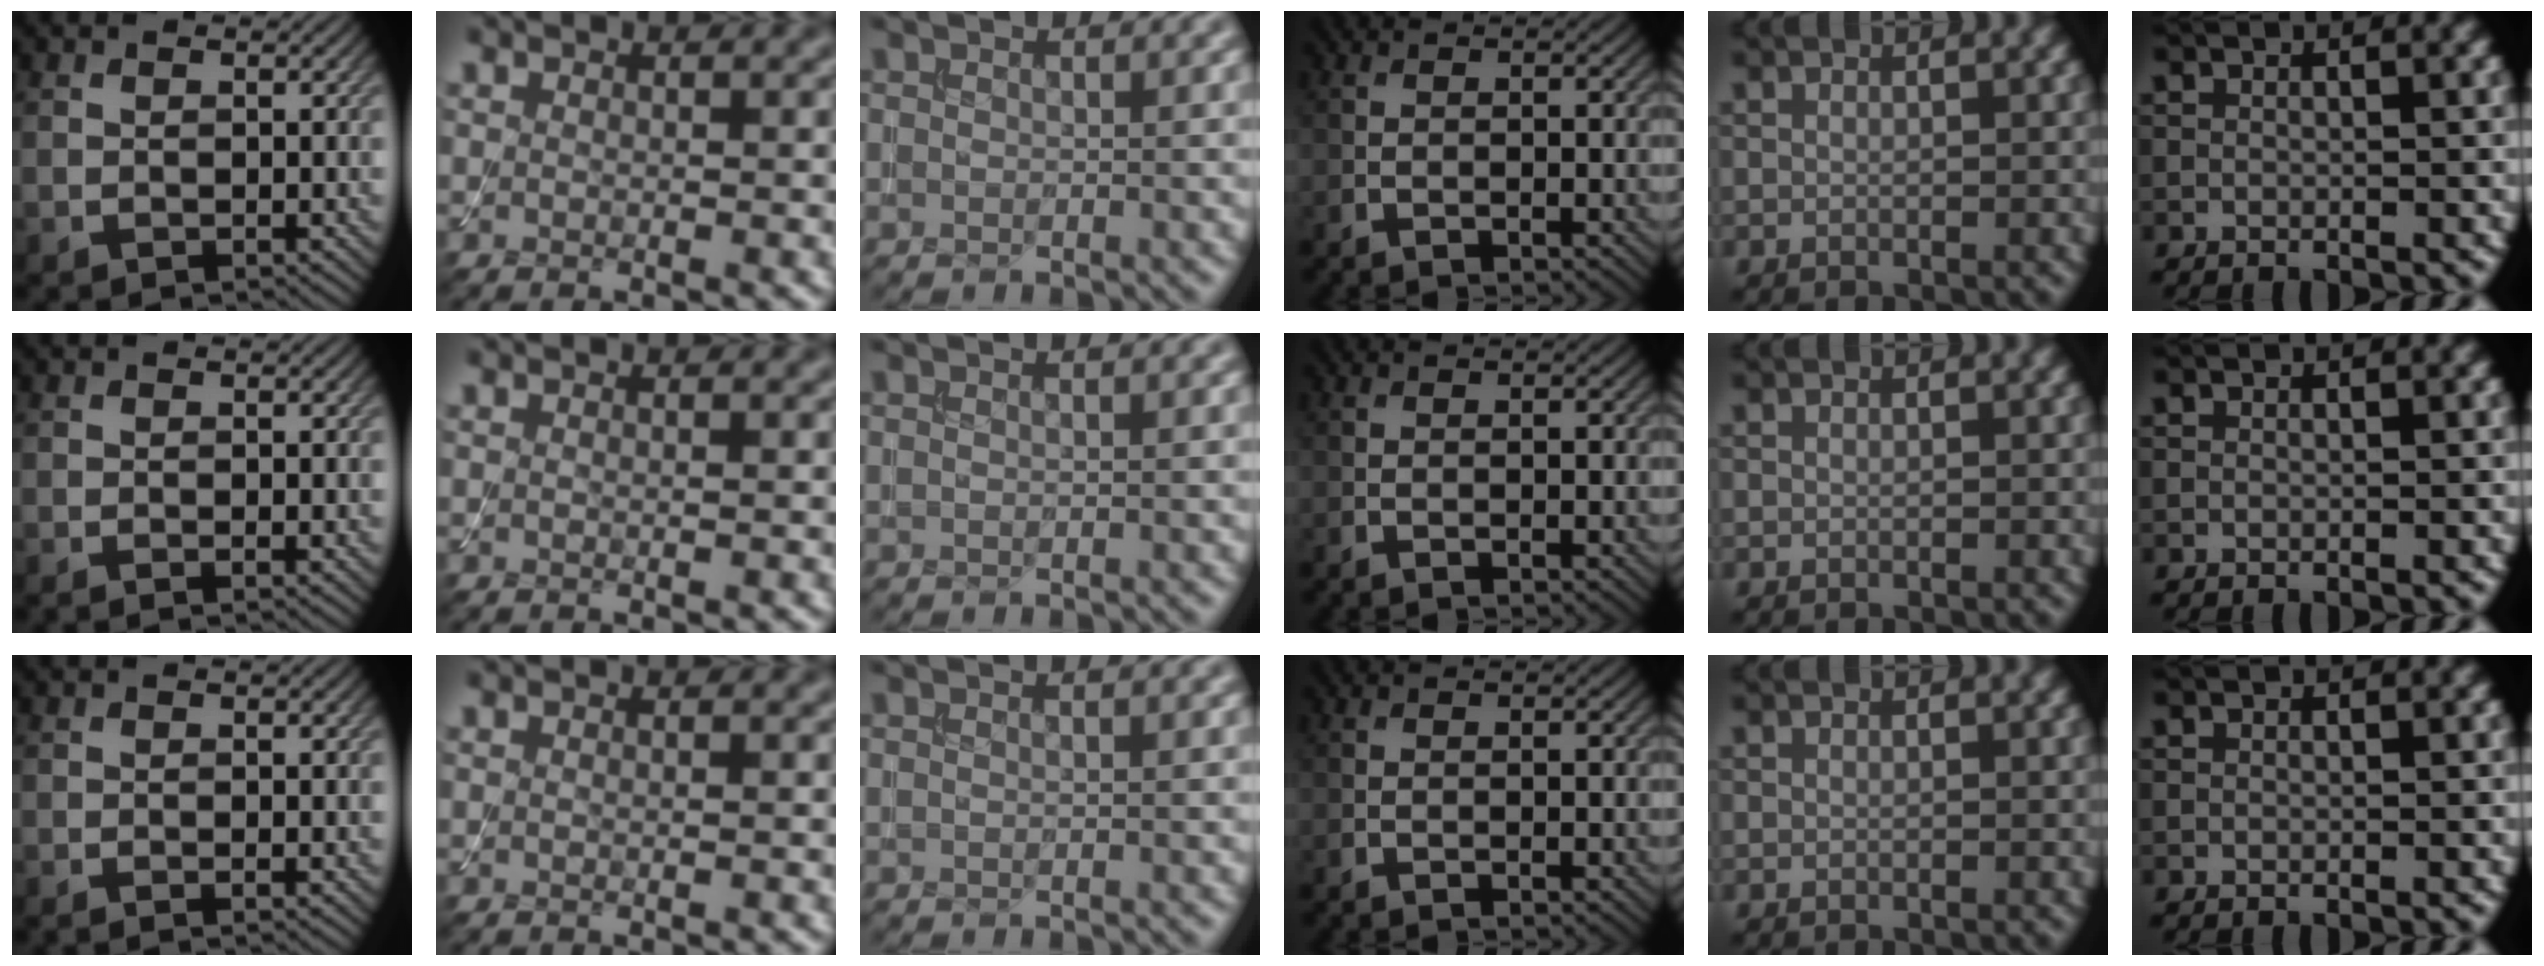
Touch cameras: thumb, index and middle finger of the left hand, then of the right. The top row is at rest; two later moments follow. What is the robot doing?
{"motion": "assemble", "object": "toy tower of hanoi"}